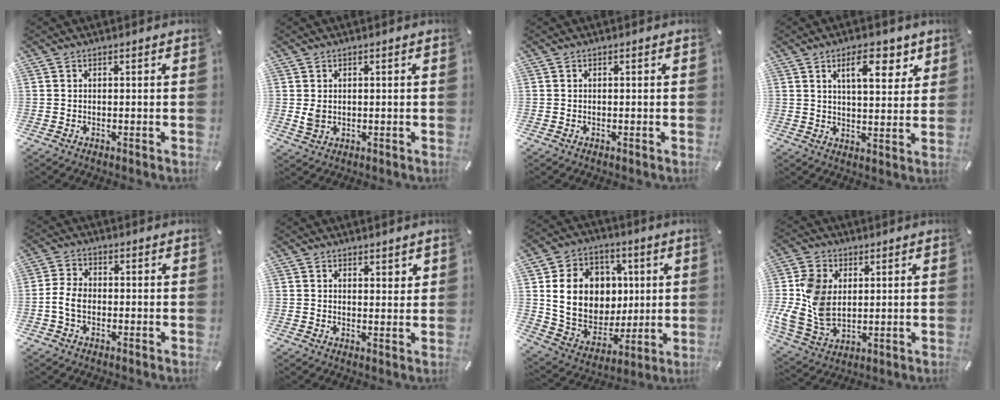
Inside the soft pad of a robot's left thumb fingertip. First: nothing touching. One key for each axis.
{"total": 2.6, "fx": 0.1, "fy": 2.1, "fz": 1.5, "tx": -0.021, "ty": 0.001, "tz": 0.002}
{"total": 0.0}
{"total": 10.1, "fx": 5.3, "fy": 4.6, "fz": 7.2, "tx": -0.092, "ty": -0.018, "tz": 0.082}
{"total": 5.1, "fx": -1.4, "fy": 3.5, "fz": 3.4, "tx": -0.077, "ty": 0.007, "tz": -0.029}
{"total": 2.3, "fx": 1.8, "fy": 1.4, "fz": 0.4, "tx": 0.007, "ty": -0.009, "tz": 0.030}
{"total": 16.7, "fx": 3.6, "fy": 14.5, "fz": 7.5, "tx": -0.122, "ty": -0.010, "tz": 0.087}
{"total": 13.8, "fx": 1.7, "fy": 10.8, "fz": 8.5, "tx": -0.205, "ty": 0.002, "tz": 0.032}